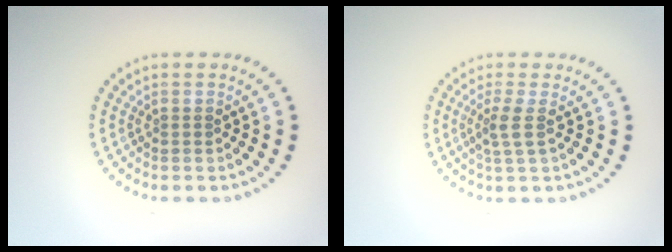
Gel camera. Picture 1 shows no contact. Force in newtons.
{"total": 1.7, "press": 1.3, "slide": 1.1}